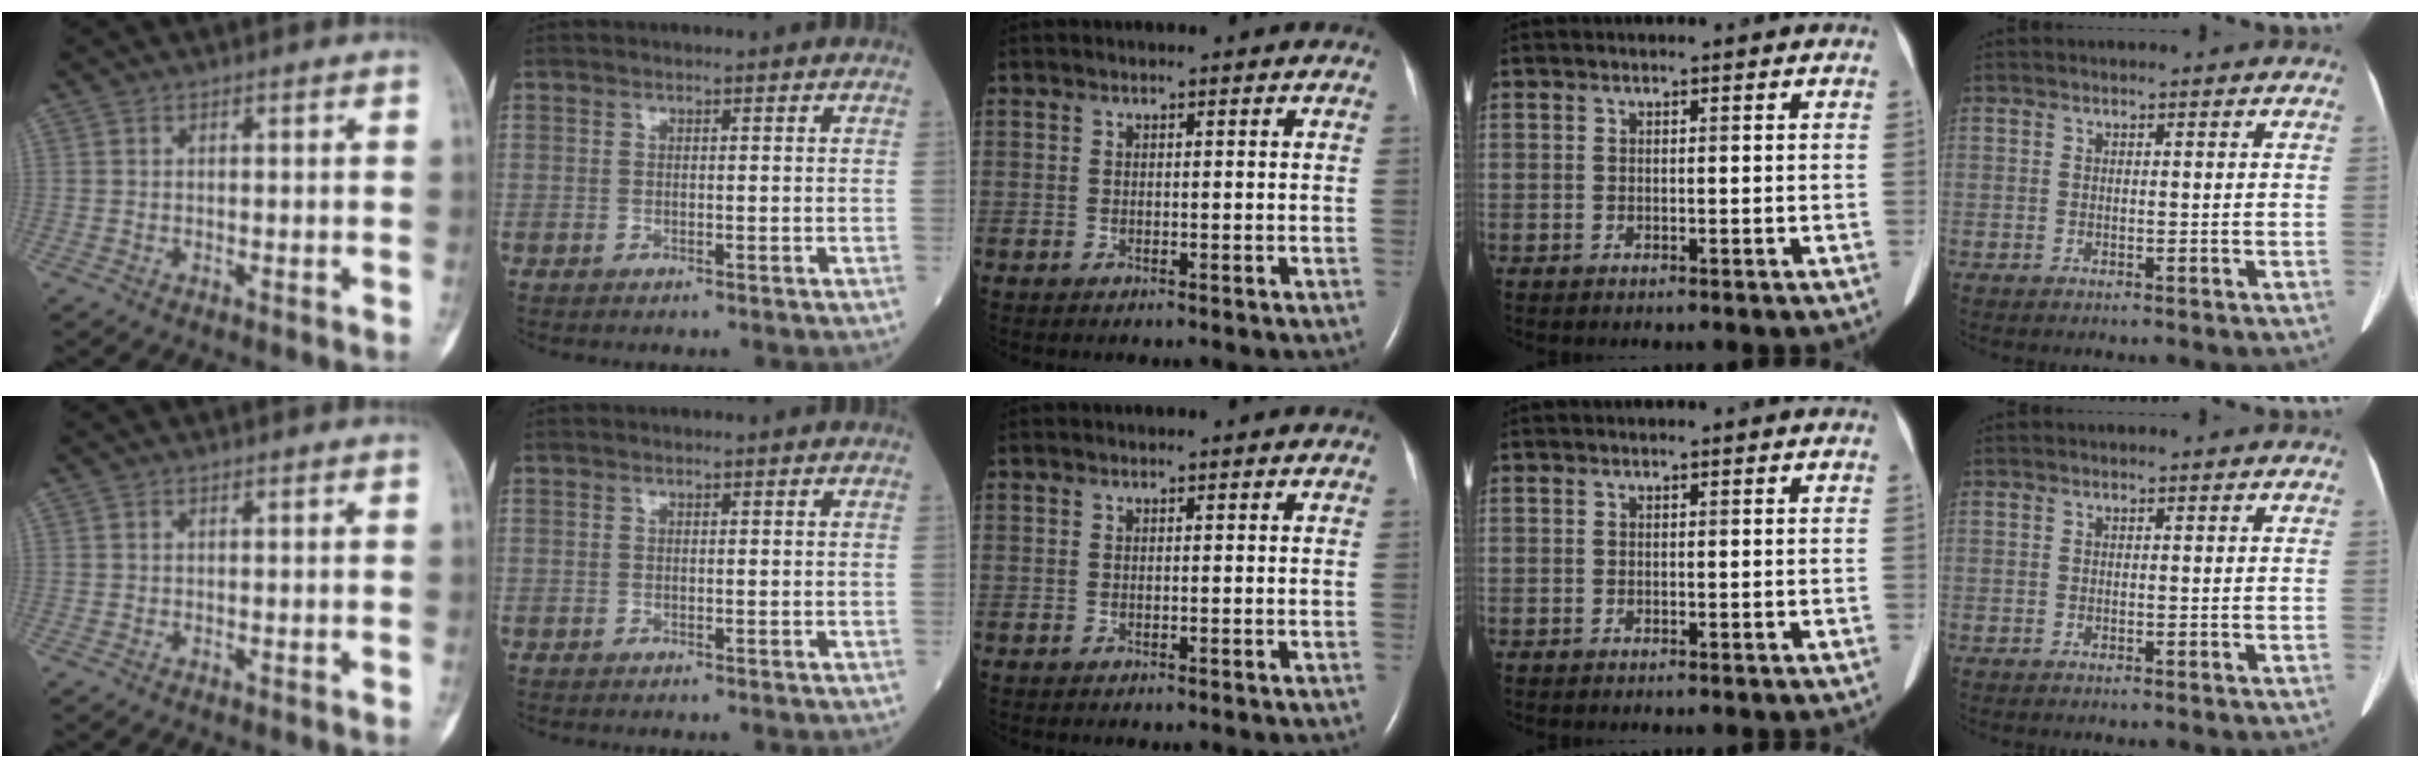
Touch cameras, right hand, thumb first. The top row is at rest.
{}